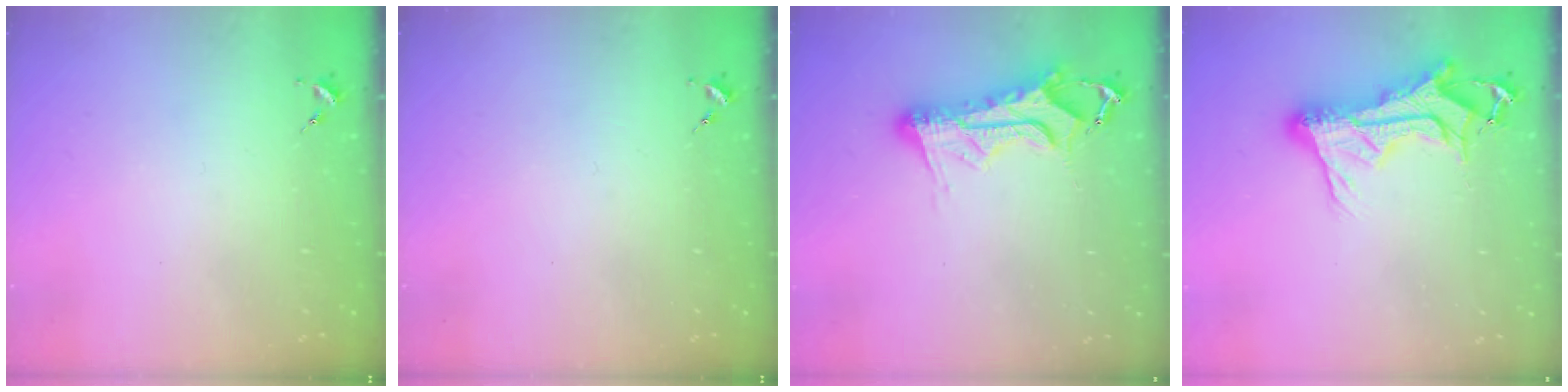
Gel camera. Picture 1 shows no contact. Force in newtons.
{"total": 0.0}
{"total": 13.8, "press": 13.8, "slide": 1.2}
{"total": 17.8, "press": 17.8, "slide": 1.6}